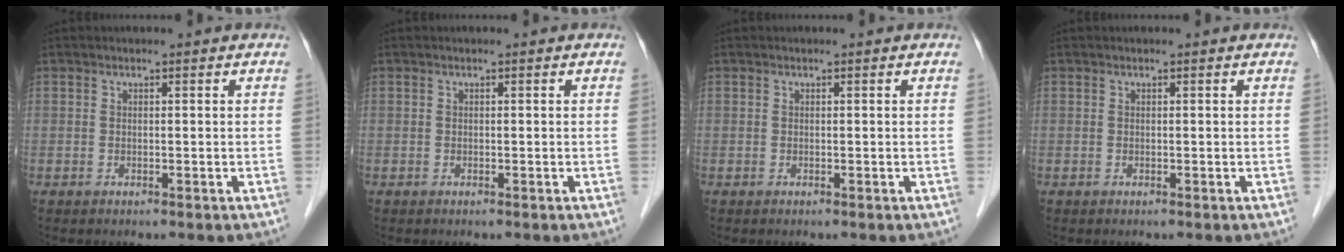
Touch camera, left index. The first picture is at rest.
{"total": 0.0}
{"total": 0.0}
{"total": 0.0}